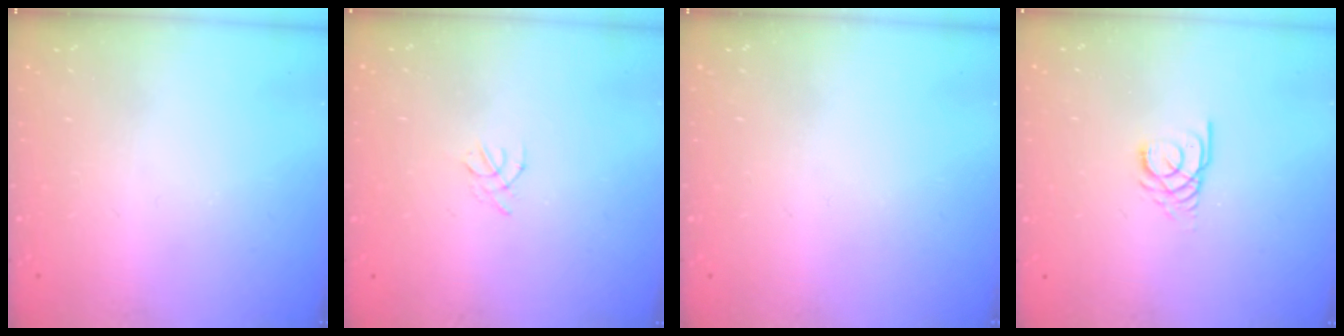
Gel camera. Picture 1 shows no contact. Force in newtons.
{"total": 0.8, "press": 0.7, "slide": 0.3}
{"total": 0.0}
{"total": 3.0, "press": 3.0, "slide": 0.4}